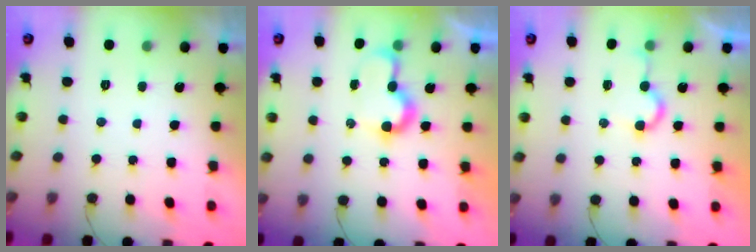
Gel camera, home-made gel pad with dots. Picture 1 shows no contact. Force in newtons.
{"total": 7.9, "press": 7.8, "slide": 0.3}
{"total": 5.1, "press": 5.0, "slide": 0.5}